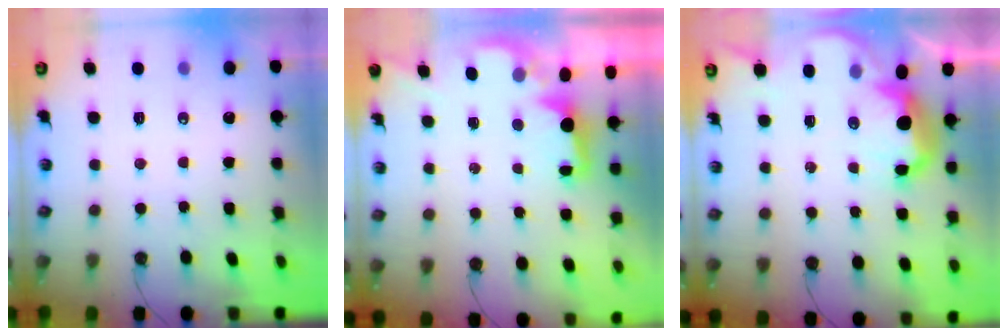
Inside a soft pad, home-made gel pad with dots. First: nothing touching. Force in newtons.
{"total": 1.9, "press": 1.8, "slide": 0.8}
{"total": 8.7, "press": 8.7, "slide": 0.9}